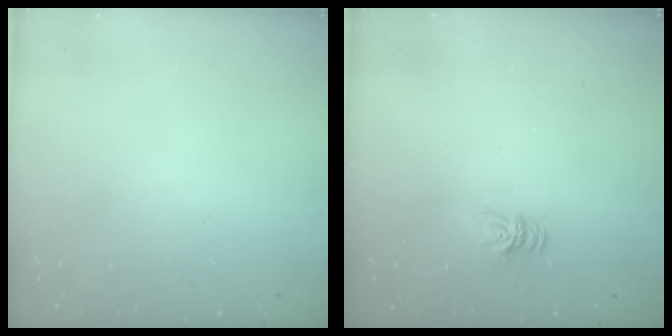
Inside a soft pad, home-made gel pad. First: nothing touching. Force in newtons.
{"total": 4.8, "press": 4.8, "slide": 0.2}